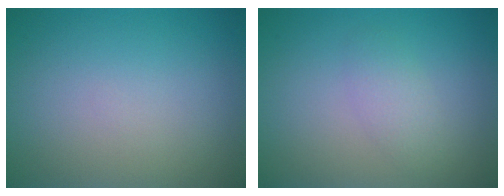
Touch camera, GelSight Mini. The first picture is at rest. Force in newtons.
{"total": 1.7, "press": 1.7, "slide": 0.1}